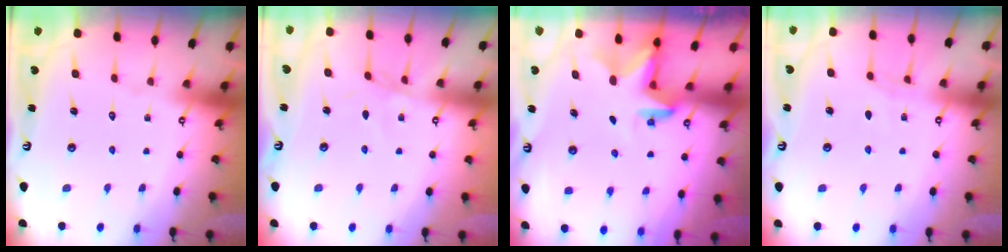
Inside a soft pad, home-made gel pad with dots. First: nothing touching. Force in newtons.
{"total": 2.2, "press": 2.2, "slide": 0.3}
{"total": 2.9, "press": 2.9, "slide": 0.2}
{"total": 3.5, "press": 3.5, "slide": 0.4}